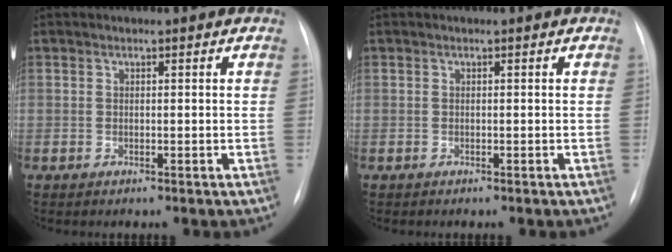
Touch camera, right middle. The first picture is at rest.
{"total": 0.0}